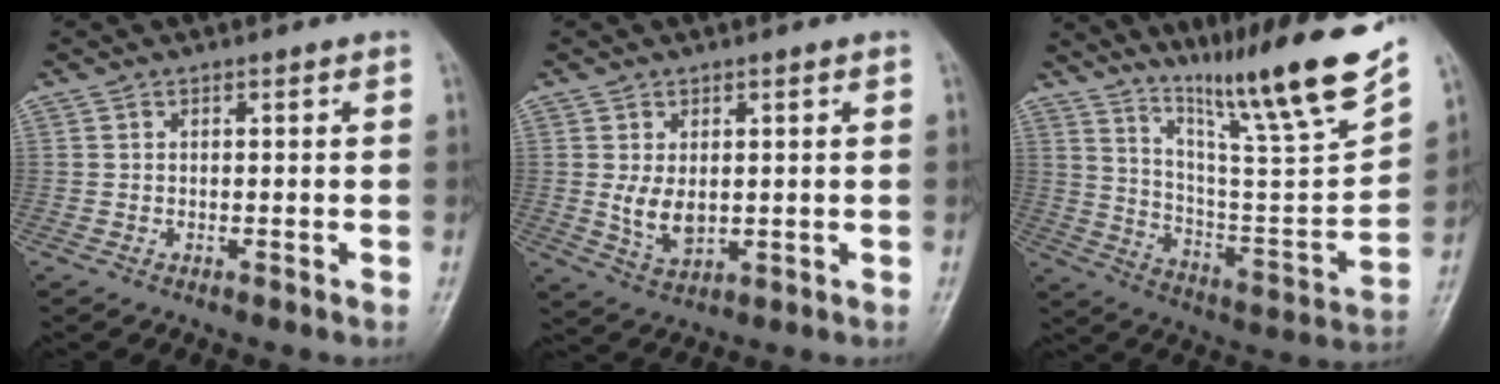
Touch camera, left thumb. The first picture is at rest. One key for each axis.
{"total": 5.2, "fx": 0.5, "fy": 3.1, "fz": 4.1, "tx": -0.066, "ty": -0.013, "tz": 0.020}
{"total": 23.4, "fx": 16.6, "fy": 1.4, "fz": 16.4, "tx": -0.232, "ty": -0.083, "tz": 0.277}